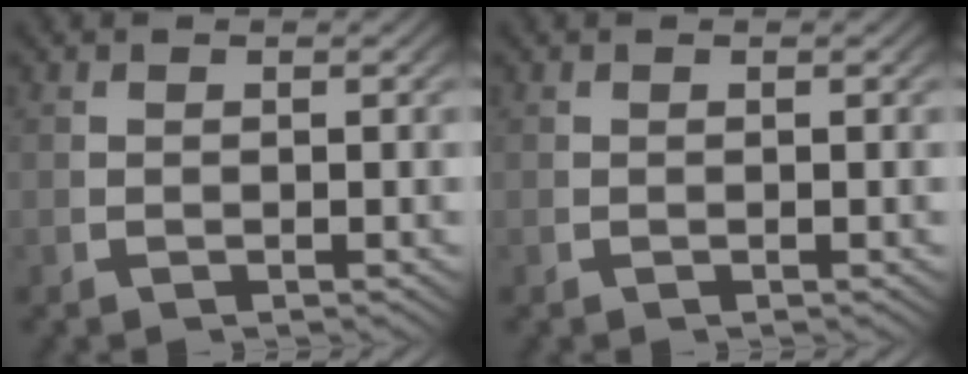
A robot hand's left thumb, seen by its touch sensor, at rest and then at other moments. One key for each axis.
{"total": 0.0}